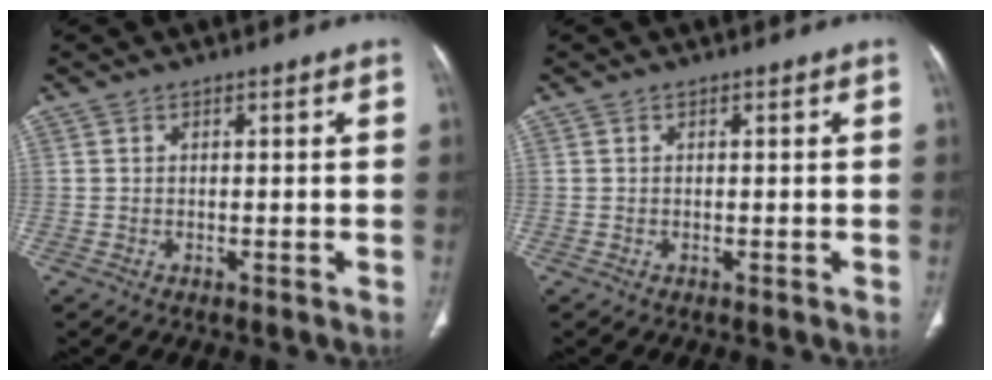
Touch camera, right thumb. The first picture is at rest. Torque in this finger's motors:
{"motor_torque": [0.00, 0.00, 0.00, 0.00, 0.03]}